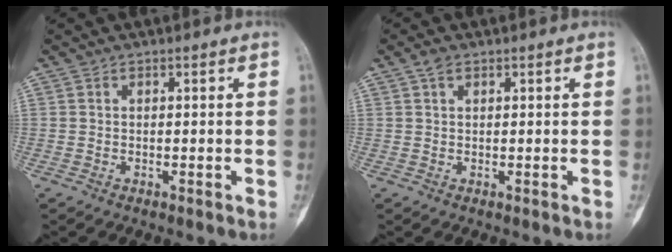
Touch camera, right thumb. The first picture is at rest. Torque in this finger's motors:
{"motor_torque": [-0.07, 0.07, 0.03, -0.03, 0.03]}